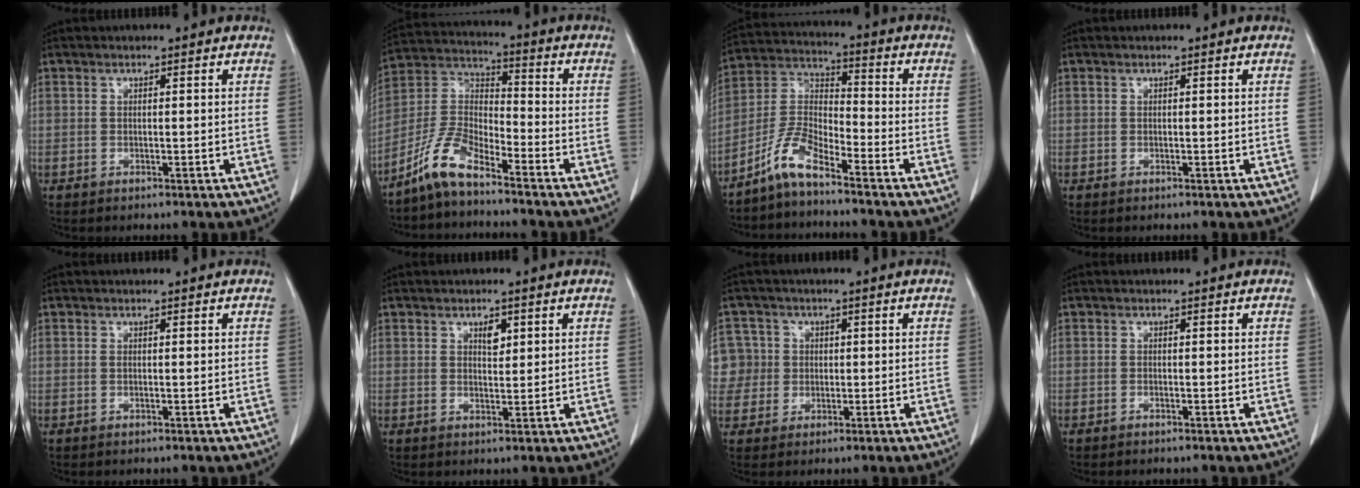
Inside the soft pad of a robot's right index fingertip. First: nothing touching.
{"total": 8.3, "force": [-6.6, 2.1, 4.4], "torque": [-0.109, 0.013, -0.135]}
{"total": 7.1, "force": [-5.6, 1.4, 4.1], "torque": [-0.099, 0.007, -0.117]}
{"total": 0.0}
{"total": 0.0}
{"total": 2.1, "force": [1.1, 1.0, 1.5], "torque": [-0.022, -0.003, 0.019]}
{"total": 6.6, "force": [0.9, 6.5, 0.1], "torque": [-0.003, 0.029, 0.025]}
{"total": 0.0}